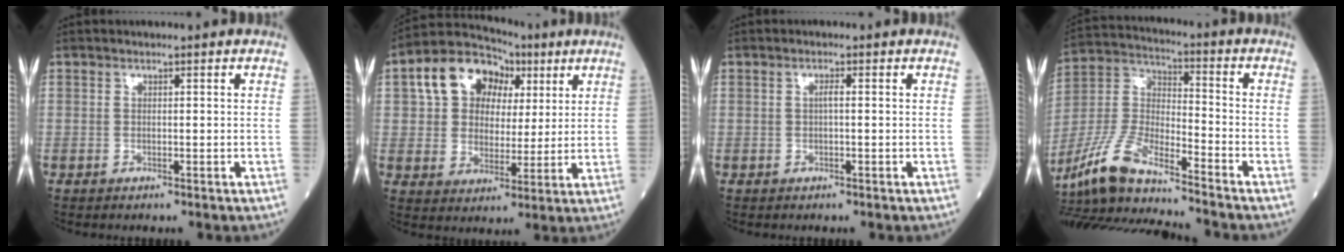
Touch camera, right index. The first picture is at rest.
{"total": 11.5, "force": [4.4, 8.6, 6.2], "torque": [-0.115, 0.040, 0.074]}
{"total": 1.0, "force": [0.0, 0.0, 1.0], "torque": [-0.019, 0.002, 0.000]}
{"total": 14.8, "force": [-11.1, 2.2, 9.5], "torque": [-0.210, -0.008, -0.205]}